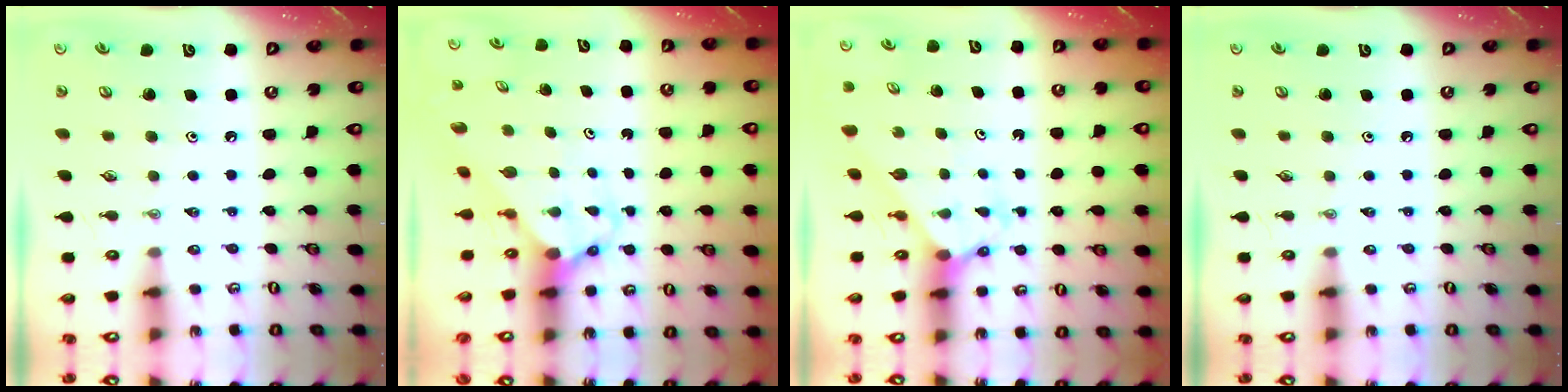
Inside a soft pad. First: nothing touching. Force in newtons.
{"total": 3.5, "press": 3.5, "slide": 0.2}
{"total": 2.6, "press": 2.6, "slide": 0.2}
{"total": 0.0}